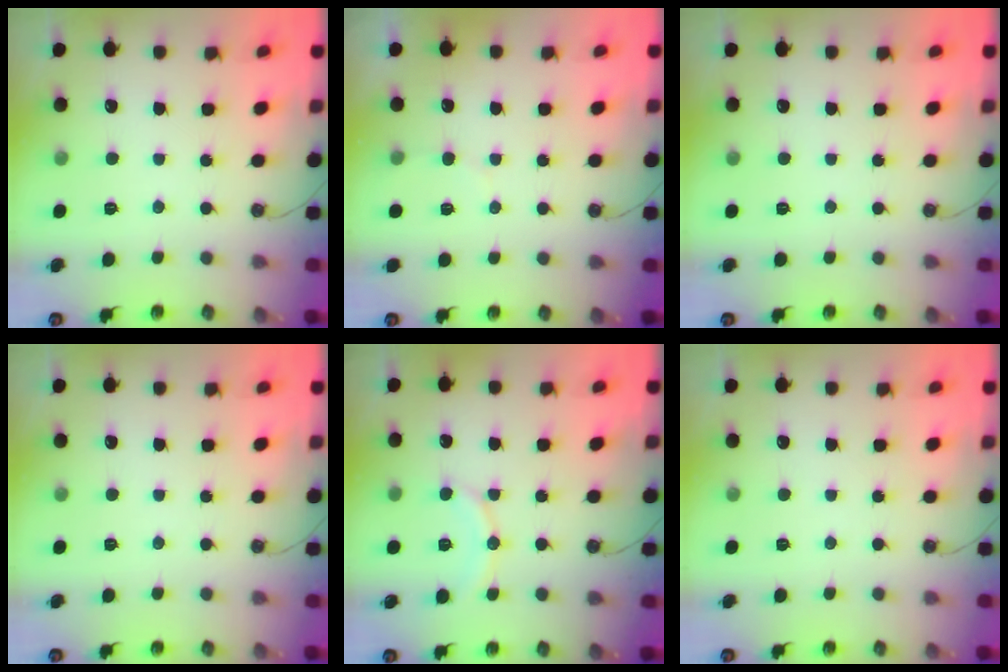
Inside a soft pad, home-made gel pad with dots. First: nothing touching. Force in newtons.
{"total": 2.5, "press": 2.5, "slide": 0.1}
{"total": 0.0}
{"total": 0.0}
{"total": 10.3, "press": 10.3, "slide": 1.0}
{"total": 0.0}